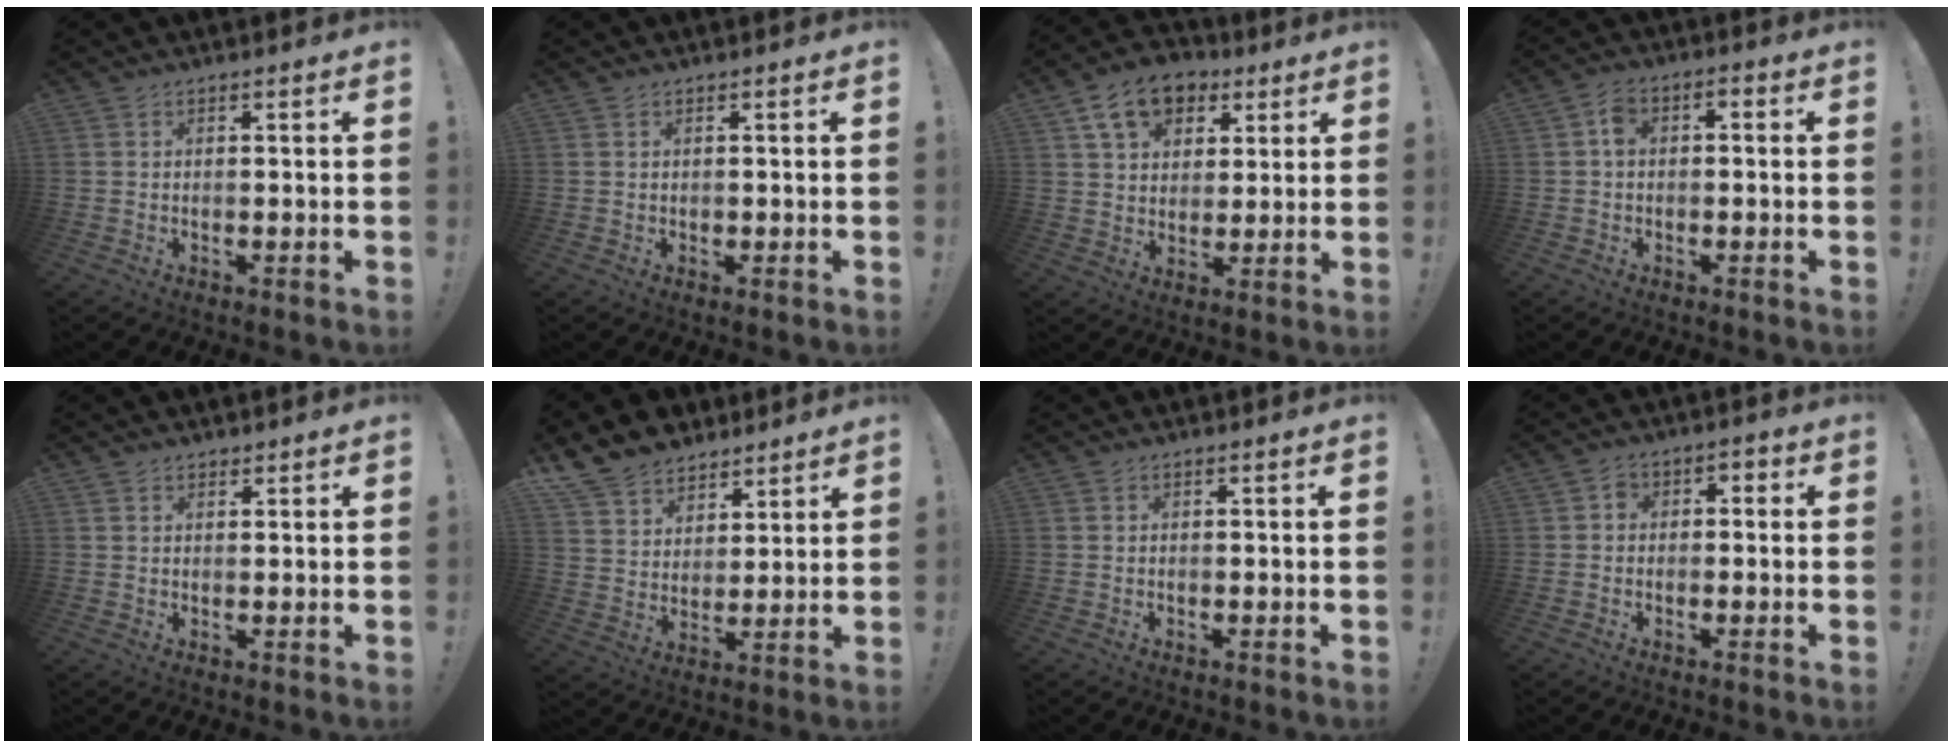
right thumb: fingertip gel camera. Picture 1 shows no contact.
{"total": 0.5, "force": [0.1, 0.5, -0.1], "torque": [-0.002, 0.004, 0.003]}
{"total": 12.5, "force": [6.4, 9.1, 5.8], "torque": [-0.085, -0.025, 0.123]}
{"total": 4.4, "force": [-1.2, 2.9, 3.0], "torque": [-0.055, 0.020, -0.020]}
{"total": 1.5, "force": [1.2, 0.8, 0.1], "torque": [0.010, -0.008, 0.021]}
{"total": 11.3, "force": [8.8, 6.9, 1.9], "torque": [-0.042, -0.066, 0.175]}
{"total": 0.0}
{"total": 3.7, "force": [-2.1, 2.6, 1.6], "torque": [-0.020, 0.017, -0.040]}